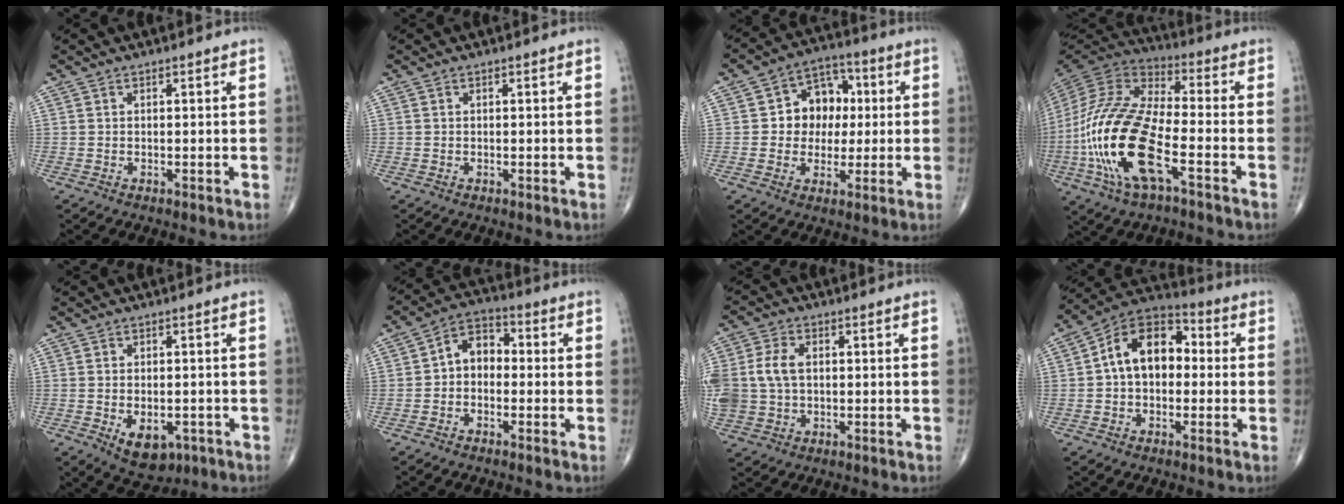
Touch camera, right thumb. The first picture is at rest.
{"total": 0.0}
{"total": 10.7, "force": [0.9, 8.7, 6.1], "torque": [-0.034, 0.020, 0.006]}
{"total": 22.5, "force": [-7.2, 8.7, 19.5], "torque": [-0.434, 0.019, -0.134]}
{"total": 7.3, "force": [-2.6, 4.6, 5.0], "torque": [-0.058, 0.003, -0.026]}
{"total": 6.7, "force": [-0.6, 5.0, 4.5], "torque": [-0.049, 0.027, -0.028]}
{"total": 9.8, "force": [0.7, 7.1, 6.7], "torque": [-0.150, 0.010, 0.019]}
{"total": 13.2, "force": [0.7, 8.9, 9.7], "torque": [-0.130, 0.038, -0.006]}